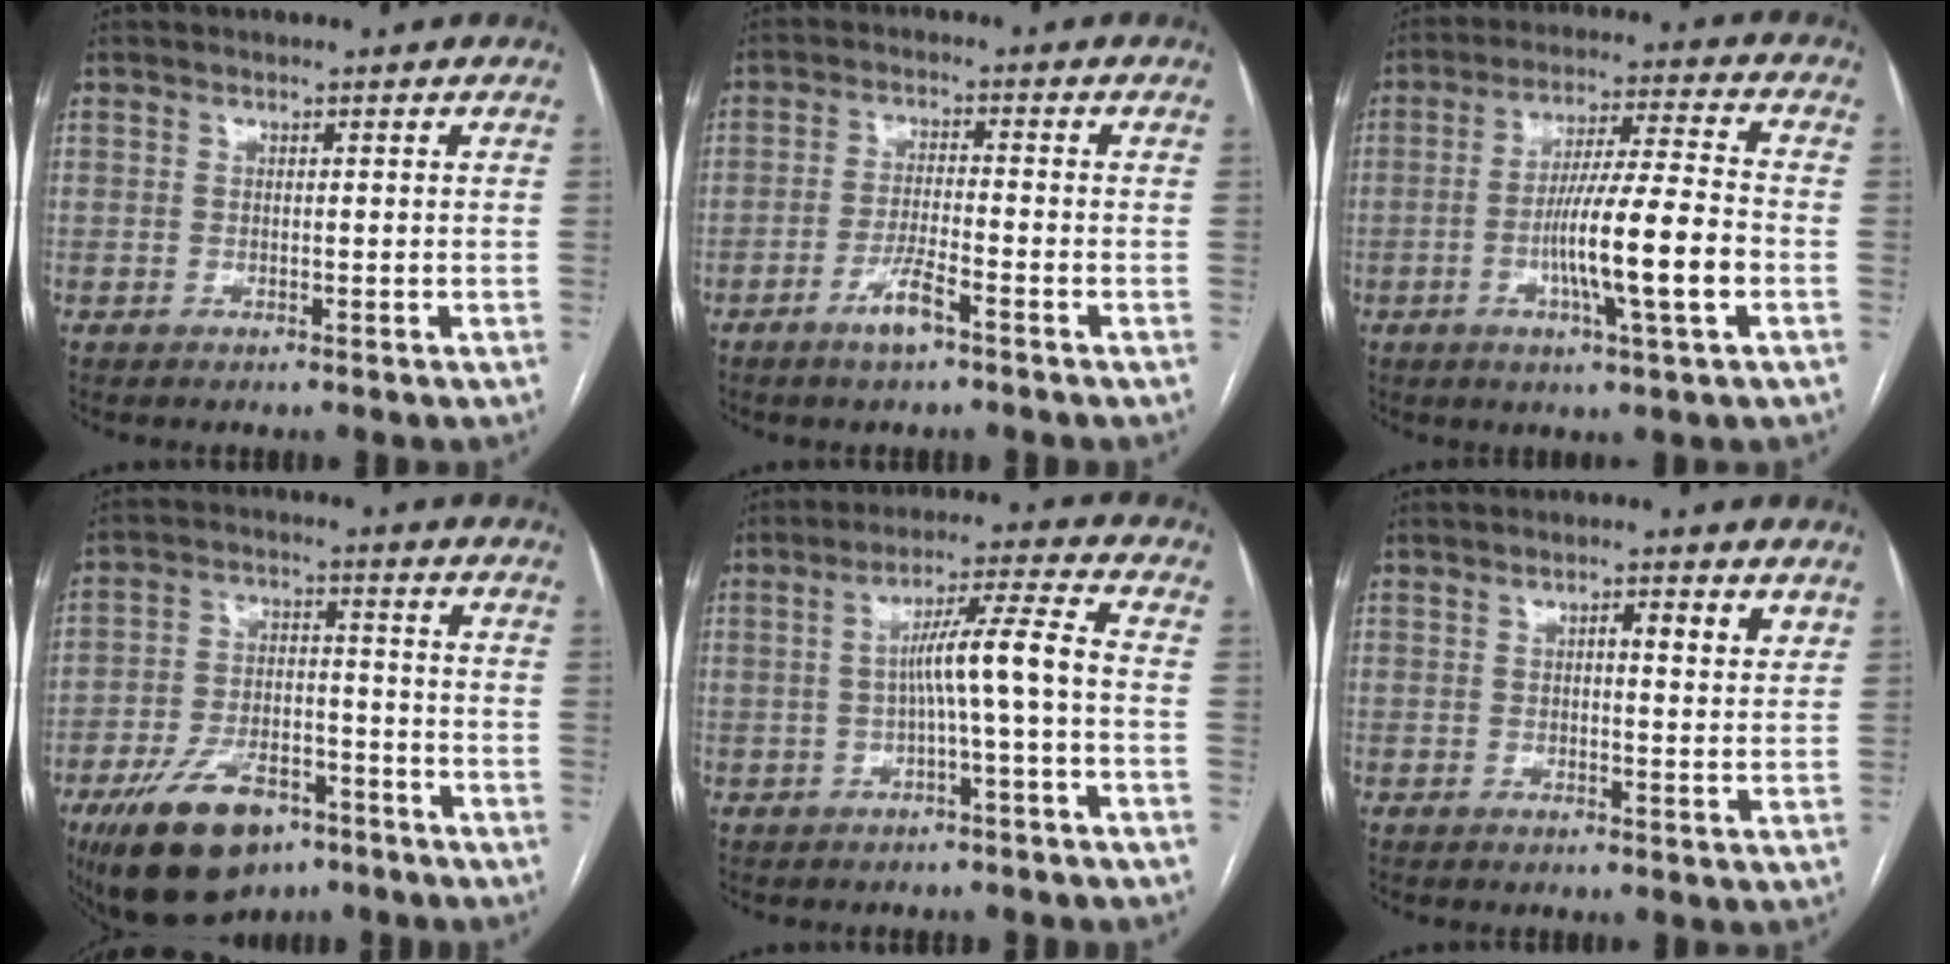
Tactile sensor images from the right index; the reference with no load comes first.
{"total": 4.7, "force": [-2.9, 0.4, 3.6], "torque": [-0.072, -0.004, -0.056]}
{"total": 12.5, "force": [-3.2, 0.0, 12.0], "torque": [-0.215, -0.002, -0.059]}
{"total": 14.2, "force": [-9.2, 6.7, 8.4], "torque": [-0.158, 0.003, -0.152]}
{"total": 7.3, "force": [-1.1, -0.9, 7.2], "torque": [-0.121, 0.023, -0.014]}
{"total": 3.6, "force": [1.6, 0.8, 3.1], "torque": [-0.045, 0.000, 0.019]}